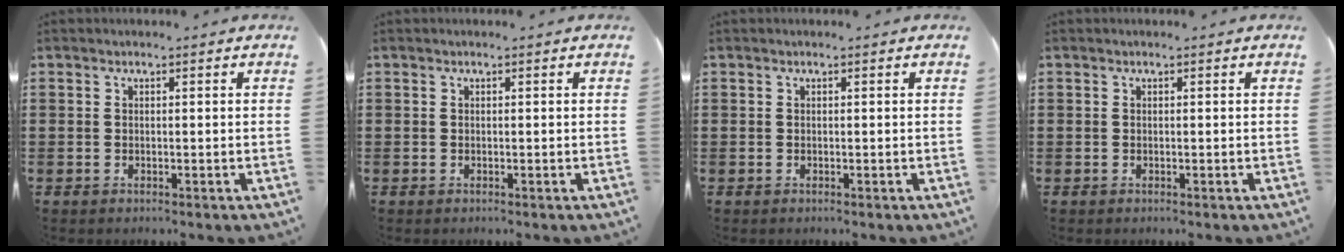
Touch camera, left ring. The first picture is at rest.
{"total": 0.0}
{"total": 0.0}
{"total": 0.0}